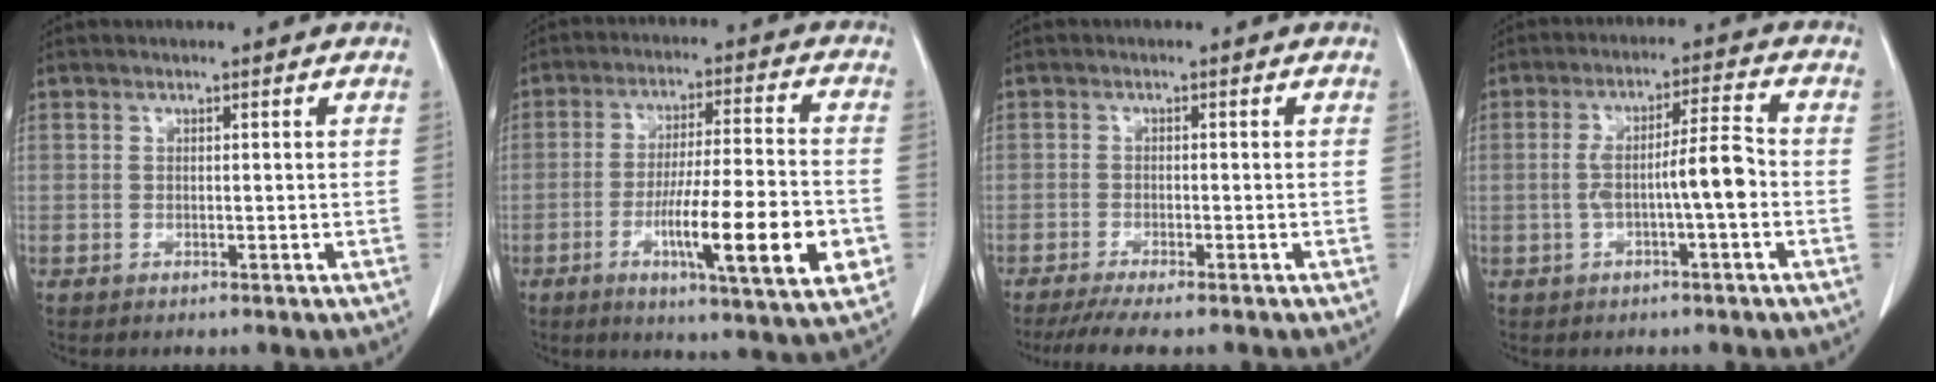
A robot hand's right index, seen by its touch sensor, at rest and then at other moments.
{"total": 16.3, "force": [-4.9, 1.3, 15.5], "torque": [-0.225, -0.011, -0.072]}
{"total": 6.1, "force": [-5.0, 0.1, 3.5], "torque": [-0.048, -0.014, -0.081]}
{"total": 7.0, "force": [-1.5, 0.3, 6.8], "torque": [-0.123, 0.019, -0.023]}